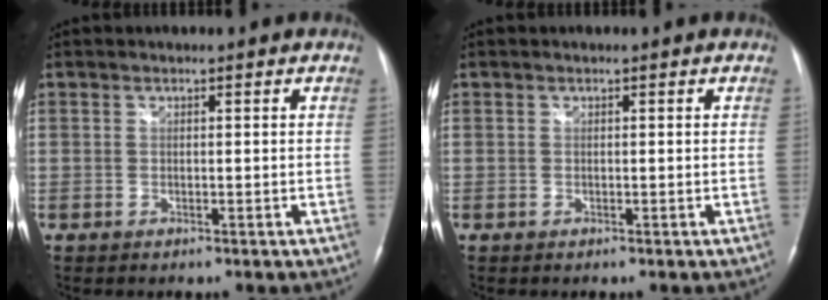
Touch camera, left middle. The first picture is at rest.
{"total": 0.0}